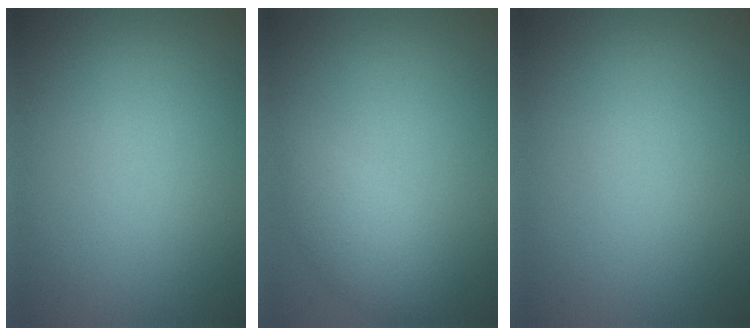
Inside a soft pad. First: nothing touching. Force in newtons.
{"total": 2.5, "press": 2.5, "slide": 0.1}
{"total": 0.0}